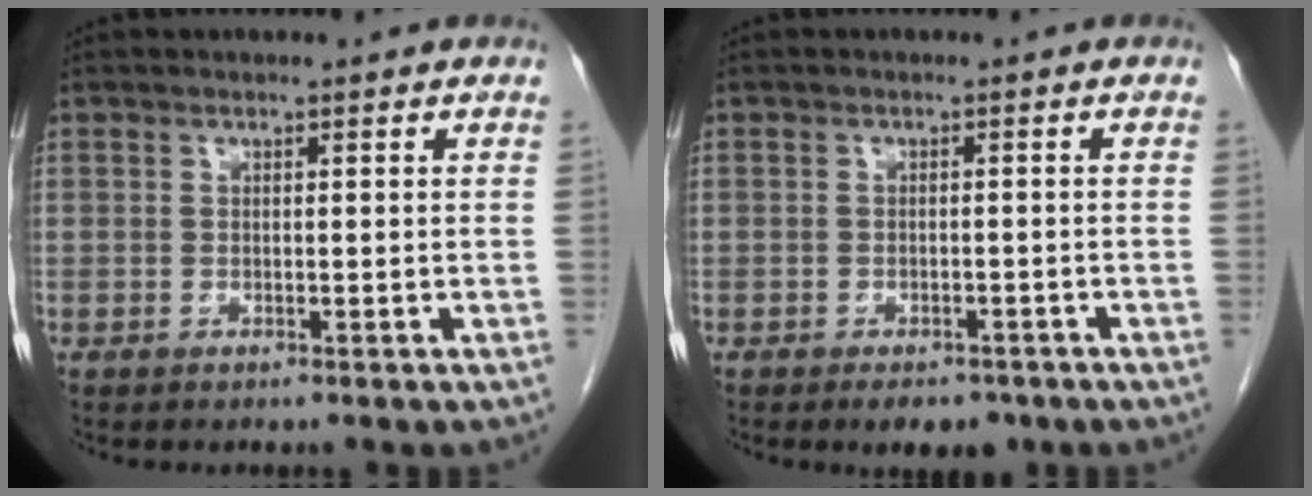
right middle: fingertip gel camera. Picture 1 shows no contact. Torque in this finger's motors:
{"motor_torque": [0.85, -0.64, 0.26, 0.03]}